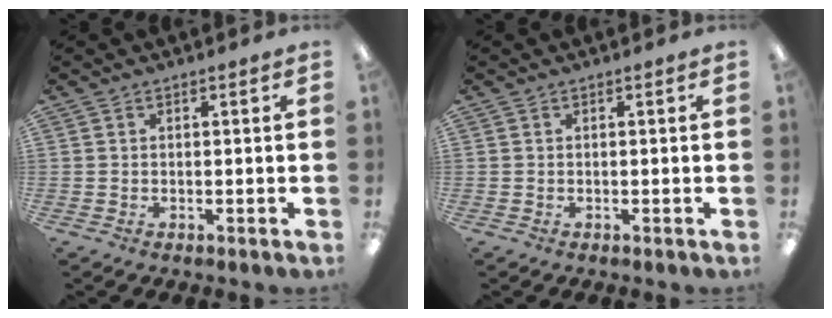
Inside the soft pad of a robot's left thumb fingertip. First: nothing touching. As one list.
[{"total": 0.0}]